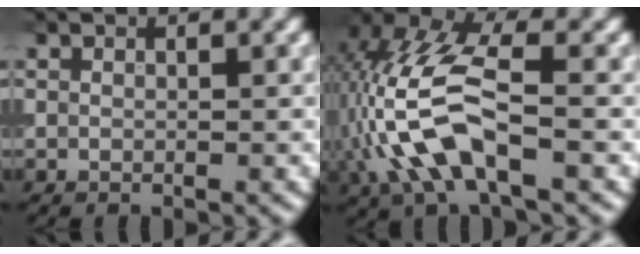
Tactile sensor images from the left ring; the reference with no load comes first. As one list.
[{"total": 8.6, "force": [-2.3, 3.7, 7.4], "torque": [-0.172, 0.016, -0.050]}]